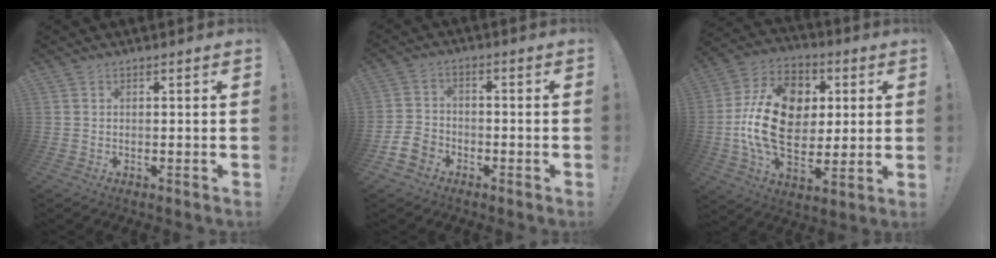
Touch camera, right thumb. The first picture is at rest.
{"total": 7.2, "force": [-4.3, 5.1, 2.8], "torque": [-0.057, 0.024, -0.081]}
{"total": 22.4, "force": [1.3, 15.8, 15.8], "torque": [-0.270, 0.004, 0.029]}